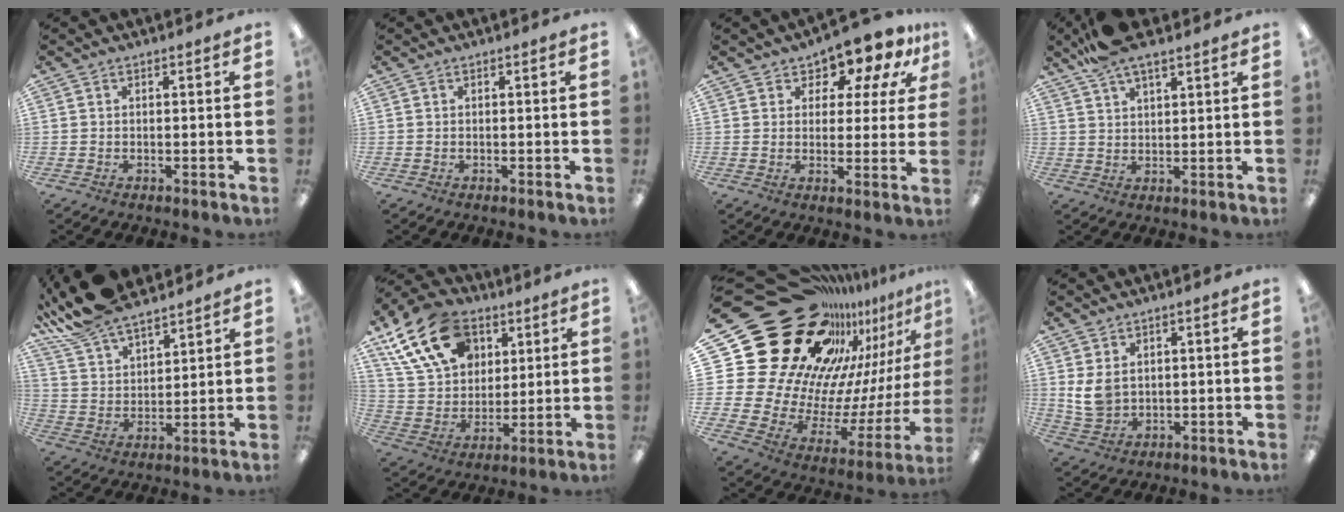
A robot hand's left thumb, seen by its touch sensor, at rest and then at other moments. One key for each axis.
{"total": 0.0}
{"total": 9.1, "fx": 7.4, "fy": 4.3, "fz": 2.9, "tx": -0.057, "ty": -0.057, "tz": 0.135}
{"total": 7.3, "fx": 5.8, "fy": 1.7, "fz": 3.9, "tx": -0.082, "ty": -0.025, "tz": 0.106}
{"total": 12.9, "fx": 11.5, "fy": 3.8, "fz": 4.5, "tx": -0.117, "ty": -0.060, "tz": 0.216}
{"total": 20.6, "fx": 10.2, "fy": 14.2, "fz": 10.7, "tx": -0.197, "ty": -0.027, "tz": 0.191}
{"total": 30.5, "fx": 17.5, "fy": 19.8, "fz": 15.2, "tx": -0.220, "ty": -0.190, "tz": 0.387}
{"total": 5.9, "fx": 1.5, "fy": 4.4, "fz": 3.7, "tx": -0.078, "ty": 0.001, "tz": 0.029}